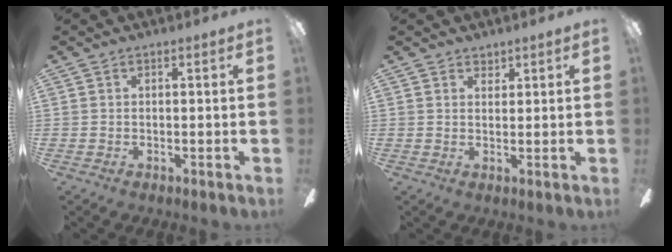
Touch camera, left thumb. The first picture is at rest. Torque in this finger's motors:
{"motor_torque": [0.09, -0.15, -0.64, 0.06, -0.07]}